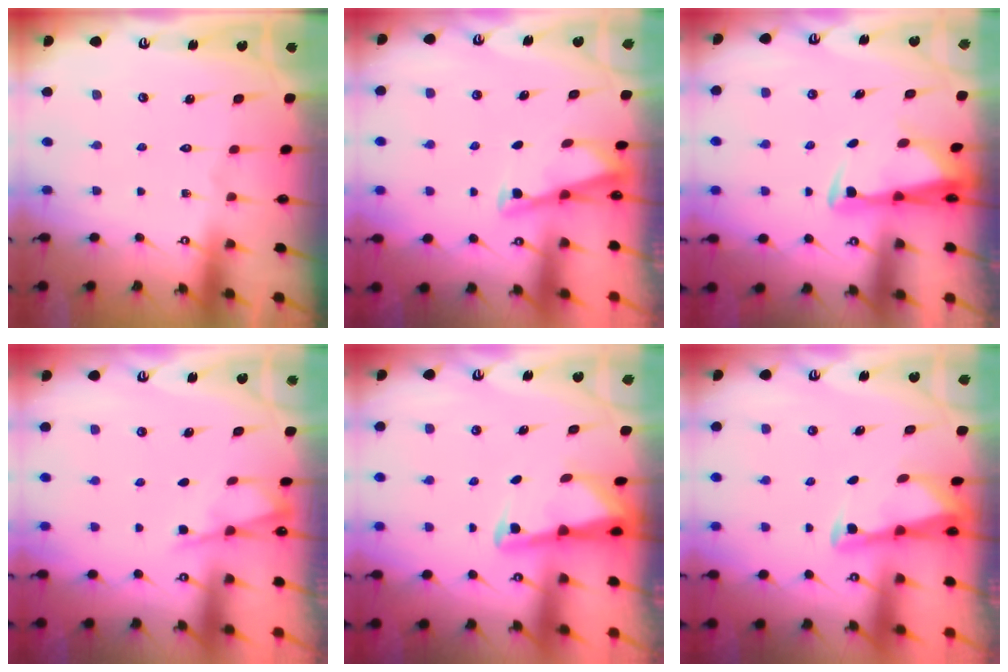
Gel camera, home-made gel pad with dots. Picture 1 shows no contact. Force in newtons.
{"total": 3.1, "press": 3.1, "slide": 0.3}
{"total": 2.8, "press": 2.7, "slide": 0.9}
{"total": 2.4, "press": 2.4, "slide": 0.5}
{"total": 3.0, "press": 3.0, "slide": 0.3}
{"total": 3.0, "press": 3.0, "slide": 0.2}